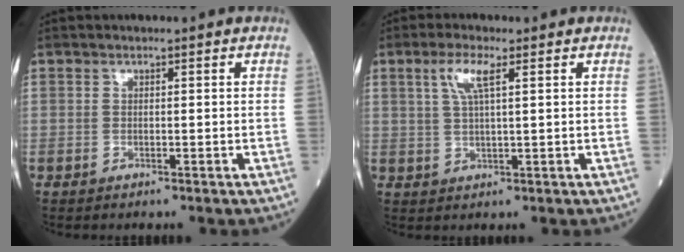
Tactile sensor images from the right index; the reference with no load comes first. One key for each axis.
{"total": 4.4, "fx": 1.9, "fy": 0.5, "fz": 3.9, "tx": -0.088, "ty": 0.006, "tz": 0.040}